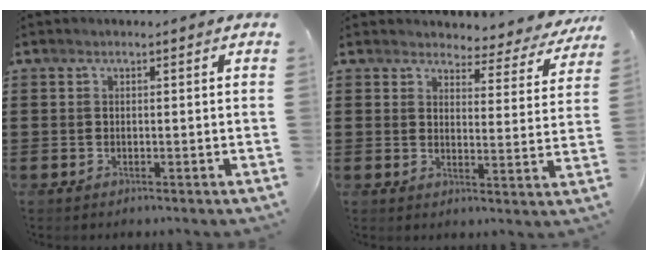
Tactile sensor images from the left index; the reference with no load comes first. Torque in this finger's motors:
{"motor_torque": [2.14, 0.00, 0.02, -0.02]}